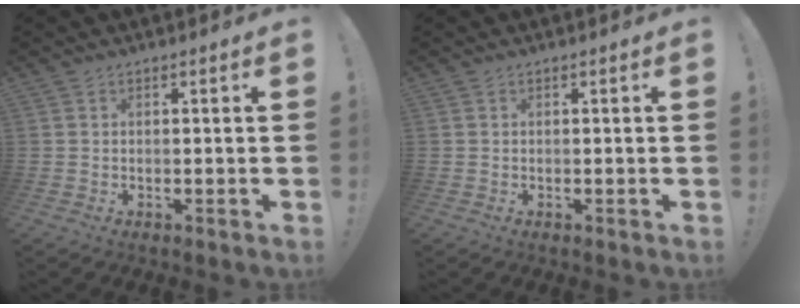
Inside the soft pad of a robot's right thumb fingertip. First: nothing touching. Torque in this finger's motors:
{"motor_torque": [0.00, 0.00, 0.00, 0.00, 0.00]}